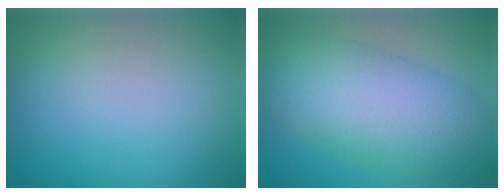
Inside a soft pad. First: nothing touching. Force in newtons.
{"total": 9.9, "press": 9.9, "slide": 0.2}